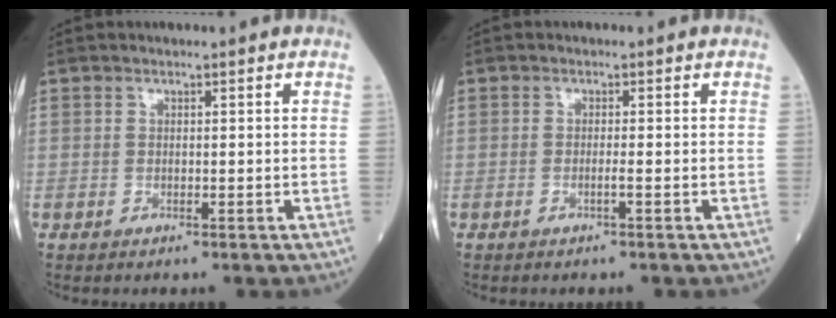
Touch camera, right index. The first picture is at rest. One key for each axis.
{"total": 0.9, "fx": -0.4, "fy": -0.2, "fz": 0.8, "tx": -0.014, "ty": 0.001, "tz": -0.009}